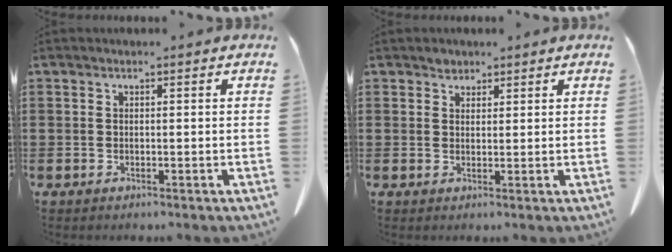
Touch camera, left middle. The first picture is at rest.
{"total": 1.6, "force": [1.3, 0.9, 0.2], "torque": [0.001, 0.000, 0.024]}